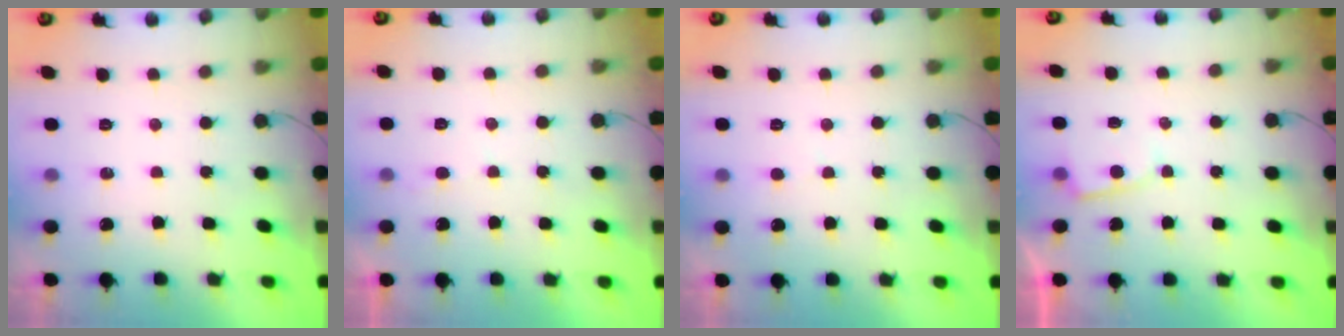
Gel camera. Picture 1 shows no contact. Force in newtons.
{"total": 2.1, "press": 2.1, "slide": 0.2}
{"total": 2.7, "press": 2.7, "slide": 0.2}
{"total": 2.6, "press": 2.6, "slide": 0.2}